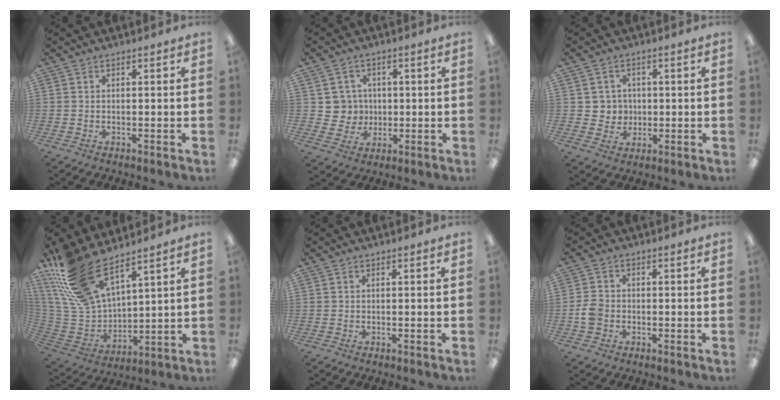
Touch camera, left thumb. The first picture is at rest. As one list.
[{"total": 6.0, "force": [1.5, 5.8, -0.4], "torque": [0.001, -0.006, 0.031]}, {"total": 4.4, "force": [1.1, 4.2, -0.1], "torque": [-0.001, 0.001, 0.019]}, {"total": 19.5, "force": [14.1, 8.2, 10.7], "torque": [-0.256, -0.077, 0.264]}, {"total": 0.0}, {"total": 4.2, "force": [-0.9, 3.4, 2.2], "torque": [-0.036, 0.009, -0.014]}]